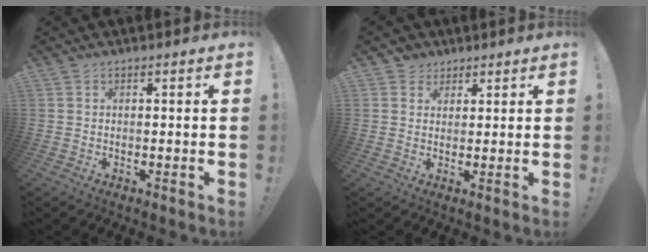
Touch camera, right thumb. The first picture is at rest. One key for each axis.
{"total": 3.9, "fx": 2.3, "fy": 3.1, "fz": 0.4, "tx": -0.009, "ty": -0.010, "tz": 0.044}